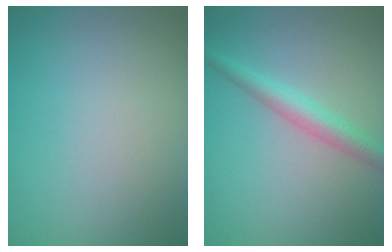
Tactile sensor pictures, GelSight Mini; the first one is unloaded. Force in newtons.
{"total": 2.9, "press": 2.9, "slide": 0.1}